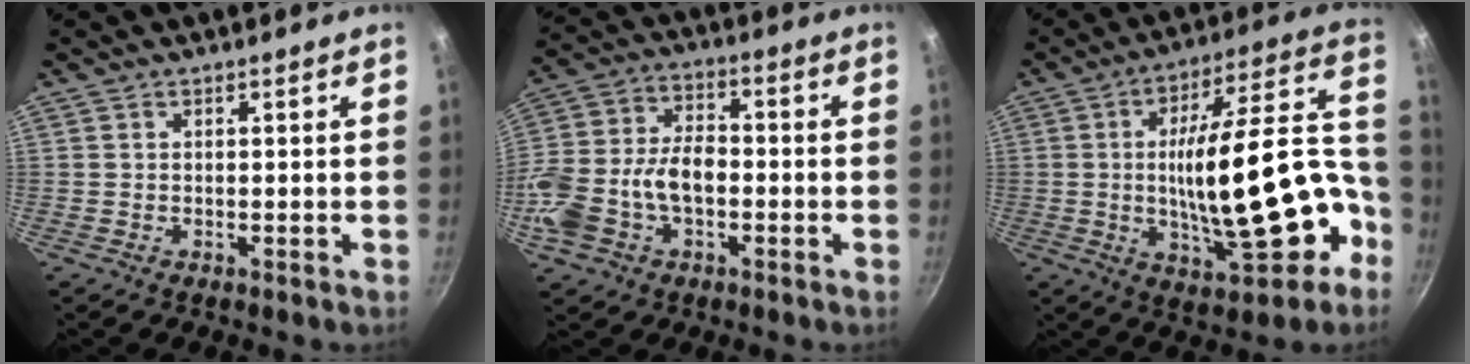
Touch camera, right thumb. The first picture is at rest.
{"total": 14.9, "force": [-3.5, 9.6, 10.8], "torque": [-0.203, 0.038, -0.071]}
{"total": 25.4, "force": [-5.5, 10.1, 22.6], "torque": [-0.318, 0.056, -0.066]}